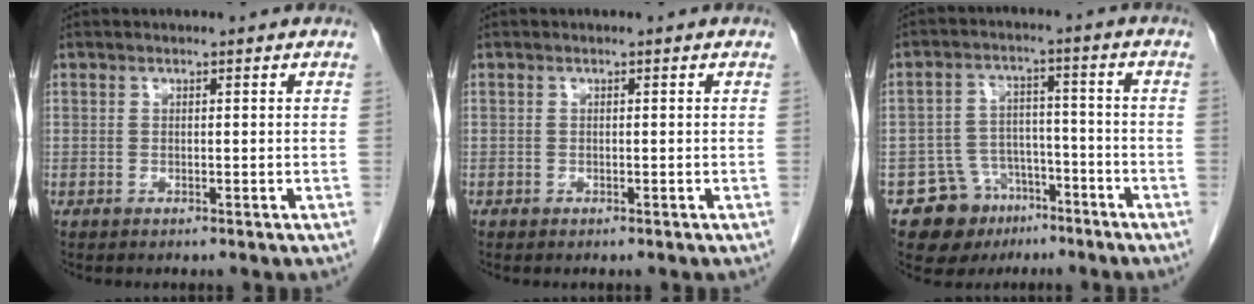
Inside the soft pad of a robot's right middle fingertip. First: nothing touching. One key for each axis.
{"total": 0.0}
{"total": 8.6, "fx": -5.5, "fy": 6.4, "fz": 1.9, "tx": -0.033, "ty": 0.022, "tz": -0.081}